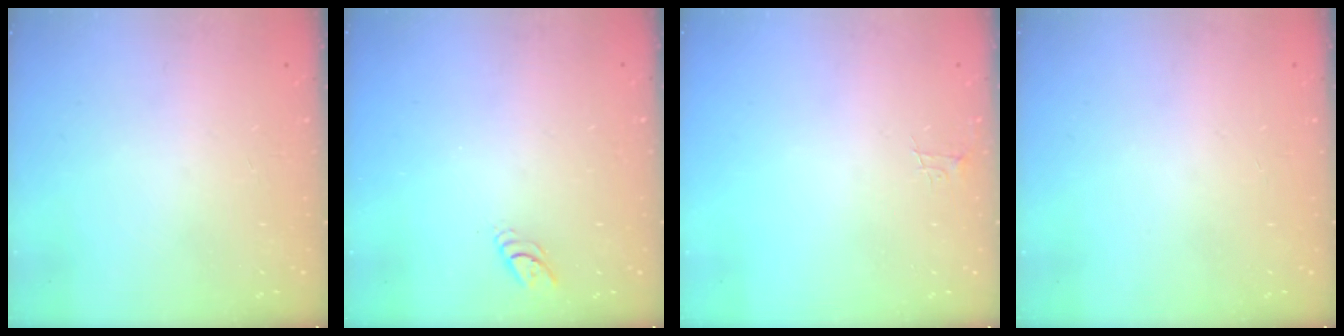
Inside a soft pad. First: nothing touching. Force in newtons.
{"total": 3.8, "press": 3.8, "slide": 0.3}
{"total": 3.8, "press": 3.8, "slide": 0.4}
{"total": 0.0}